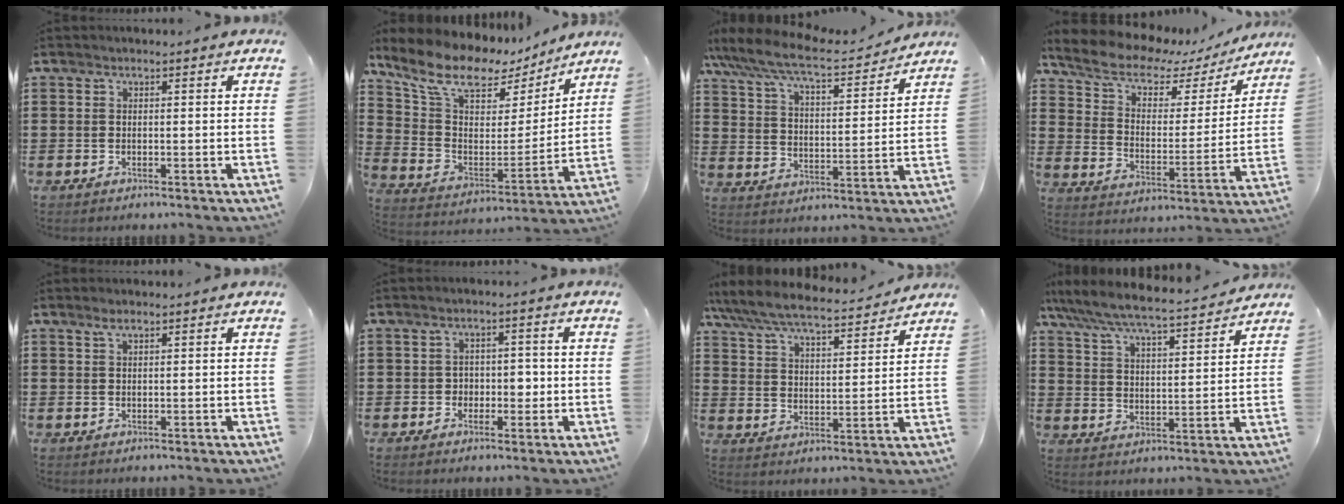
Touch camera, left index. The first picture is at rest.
{"total": 11.0, "force": [8.6, 4.4, 5.2], "torque": [-0.138, -0.050, 0.151]}
{"total": 7.9, "force": [7.0, 1.0, 3.6], "torque": [-0.099, -0.041, 0.117]}
{"total": 7.5, "force": [5.7, 3.3, 3.5], "torque": [-0.089, -0.031, 0.093]}
{"total": 1.3, "force": [0.7, 0.3, 1.1], "torque": [-0.022, 0.001, 0.013]}
{"total": 2.9, "force": [-0.4, 2.4, 1.6], "torque": [-0.031, 0.004, -0.017]}
{"total": 7.2, "force": [6.7, 0.6, 2.6], "torque": [-0.078, -0.043, 0.114]}
{"total": 6.4, "force": [5.9, 0.2, 2.5], "torque": [-0.074, -0.042, 0.096]}